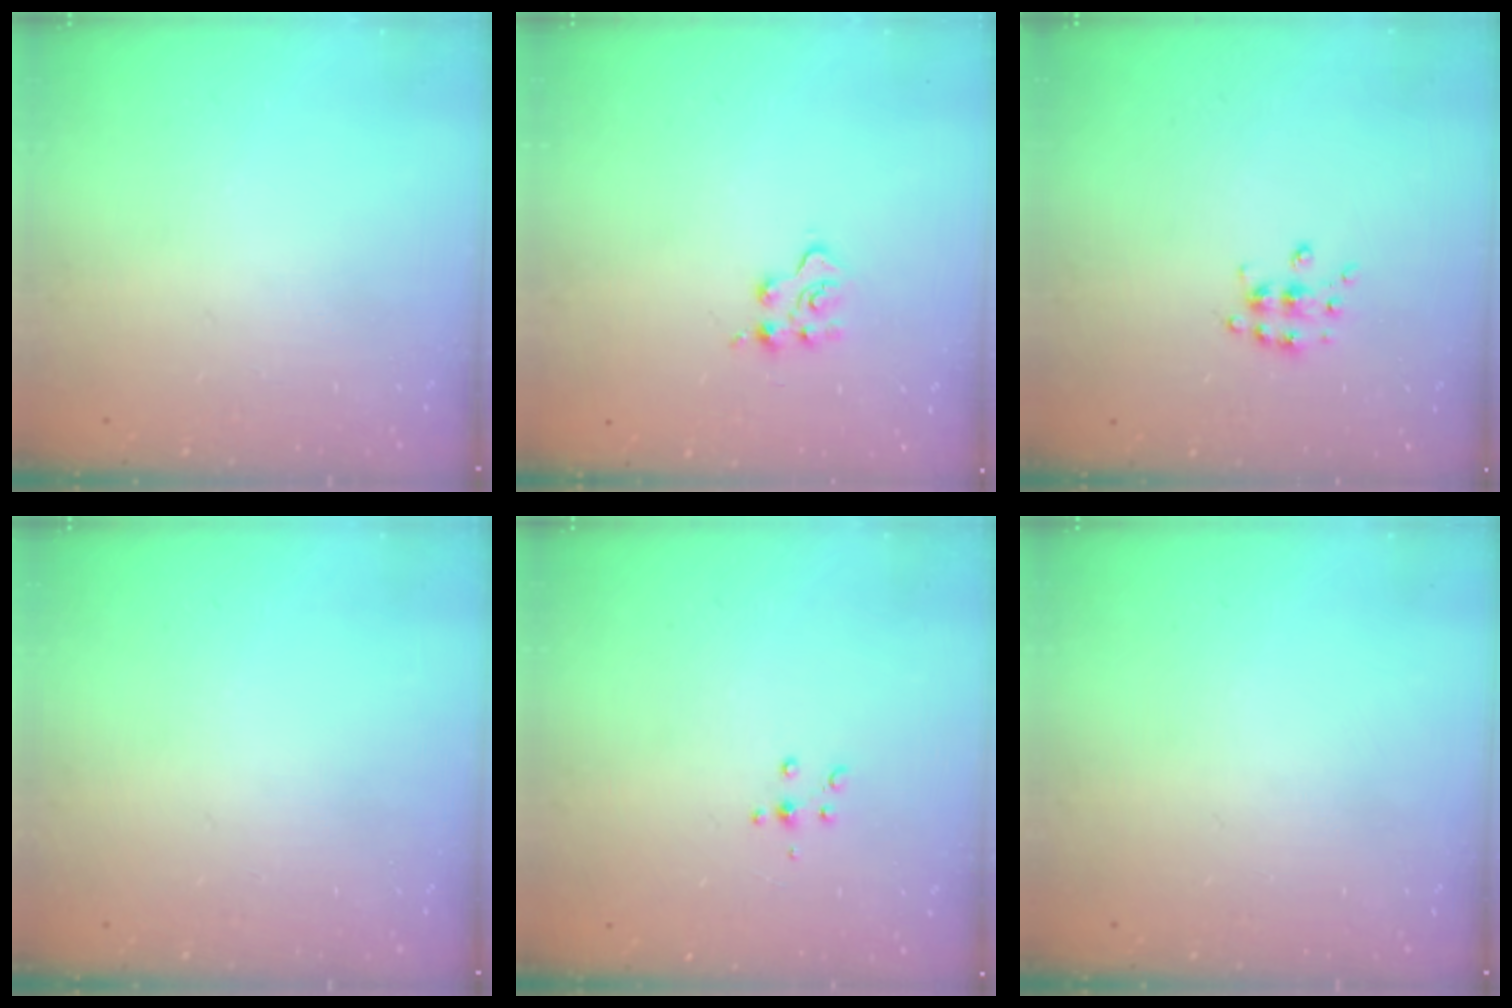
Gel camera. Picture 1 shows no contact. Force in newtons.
{"total": 4.8, "press": 4.8, "slide": 0.4}
{"total": 5.3, "press": 5.2, "slide": 0.5}
{"total": 0.0}
{"total": 4.3, "press": 4.2, "slide": 1.0}
{"total": 0.0}